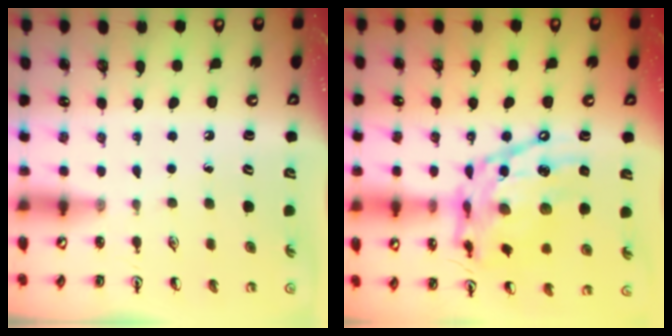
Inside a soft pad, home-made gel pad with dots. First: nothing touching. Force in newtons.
{"total": 19.7, "press": 19.6, "slide": 1.7}